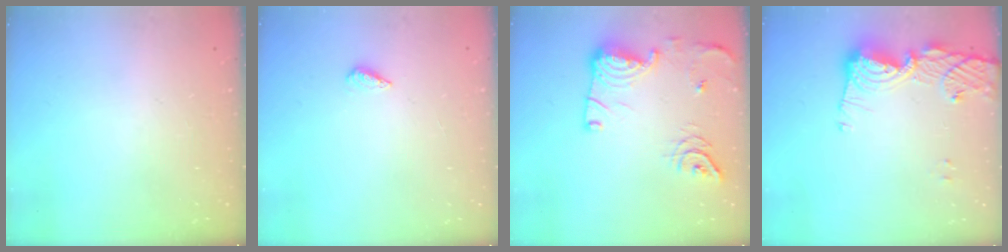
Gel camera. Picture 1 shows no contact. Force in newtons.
{"total": 2.1, "press": 1.9, "slide": 0.8}
{"total": 16.1, "press": 15.5, "slide": 4.2}
{"total": 12.7, "press": 12.6, "slide": 1.2}